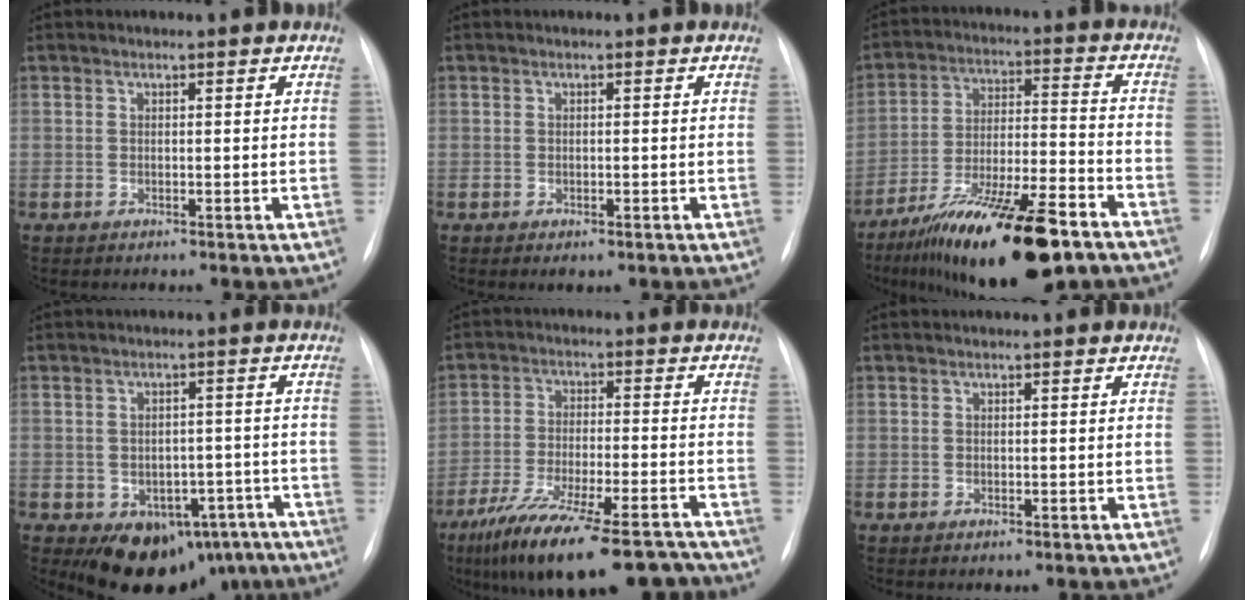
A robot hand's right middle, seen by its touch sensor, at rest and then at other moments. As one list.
[{"total": 1.2, "force": [-0.6, 0.6, 0.9], "torque": [-0.010, -0.001, -0.003]}, {"total": 19.7, "force": [-13.5, 3.6, 13.9], "torque": [-0.211, -0.008, -0.225]}, {"total": 12.5, "force": [-7.9, 7.8, 5.8], "torque": [-0.050, 0.022, -0.099]}, {"total": 19.5, "force": [-15.7, 3.9, 11.0], "torque": [-0.158, -0.008, -0.245]}, {"total": 0.0}]